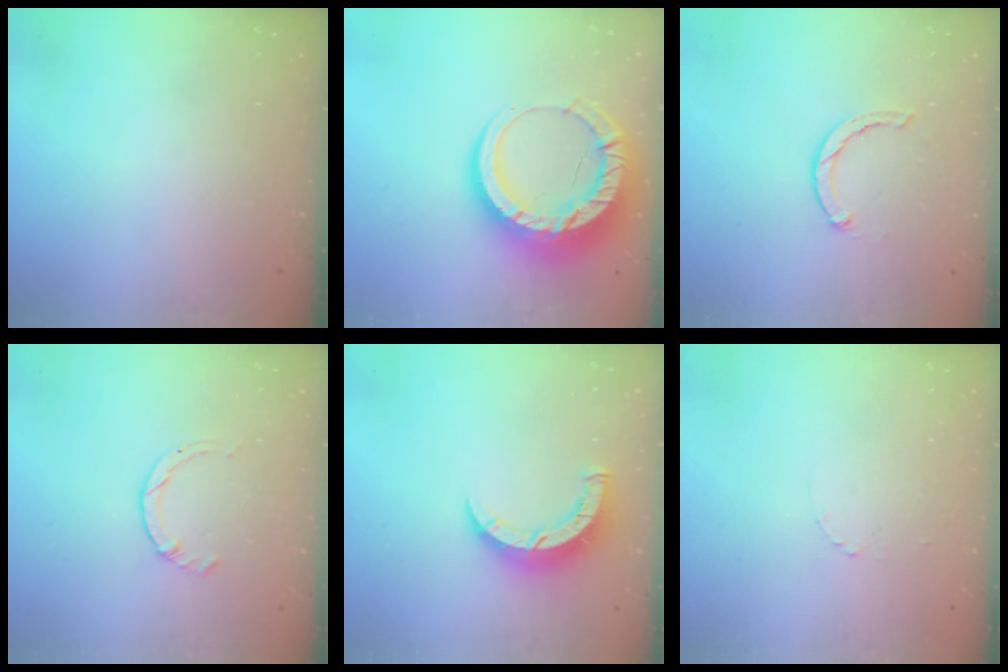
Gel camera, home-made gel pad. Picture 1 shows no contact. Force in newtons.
{"total": 18.9, "press": 18.8, "slide": 1.9}
{"total": 1.9, "press": 1.9, "slide": 0.3}
{"total": 1.4, "press": 1.4, "slide": 0.2}
{"total": 9.0, "press": 9.0, "slide": 0.7}
{"total": 1.3, "press": 1.3, "slide": 0.1}